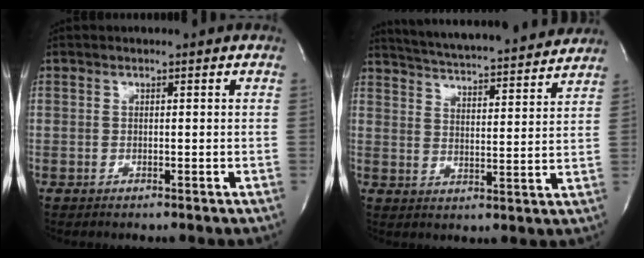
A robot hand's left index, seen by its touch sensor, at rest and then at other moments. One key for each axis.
{"total": 19.7, "fx": 18.3, "fy": 1.5, "fz": 7.0, "tx": -0.118, "ty": -0.007, "tz": 0.251}